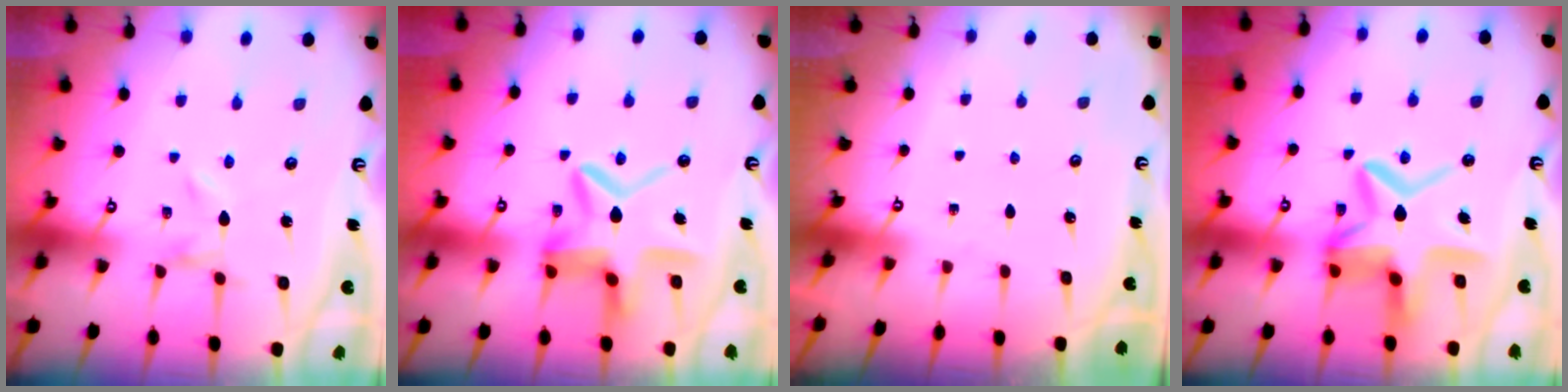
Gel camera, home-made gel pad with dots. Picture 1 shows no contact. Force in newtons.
{"total": 14.5, "press": 14.5, "slide": 1.2}
{"total": 0.0}
{"total": 15.1, "press": 15.0, "slide": 1.6}